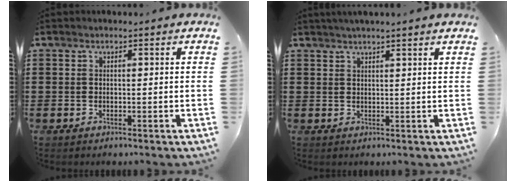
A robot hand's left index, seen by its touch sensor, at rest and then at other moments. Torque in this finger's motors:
{"motor_torque": [1.71, -0.42, 0.53, 0.12]}